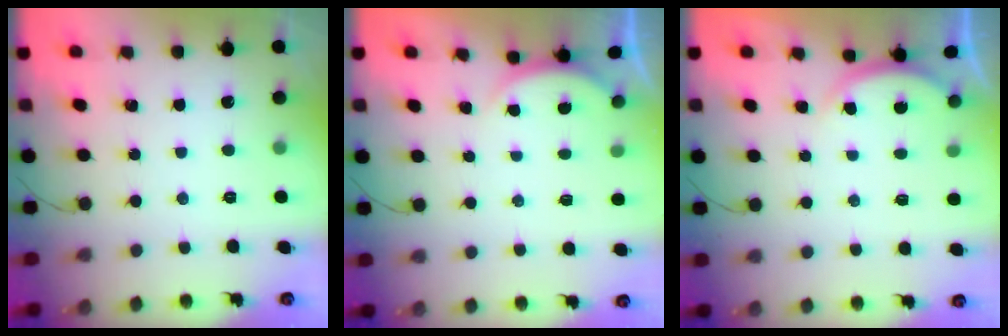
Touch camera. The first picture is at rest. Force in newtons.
{"total": 1.6, "press": 1.5, "slide": 0.6}
{"total": 2.8, "press": 2.8, "slide": 0.6}